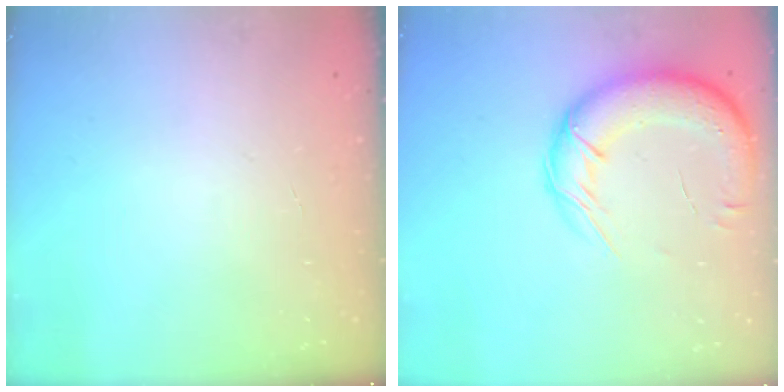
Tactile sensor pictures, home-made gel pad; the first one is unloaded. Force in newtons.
{"total": 17.5, "press": 17.1, "slide": 4.0}